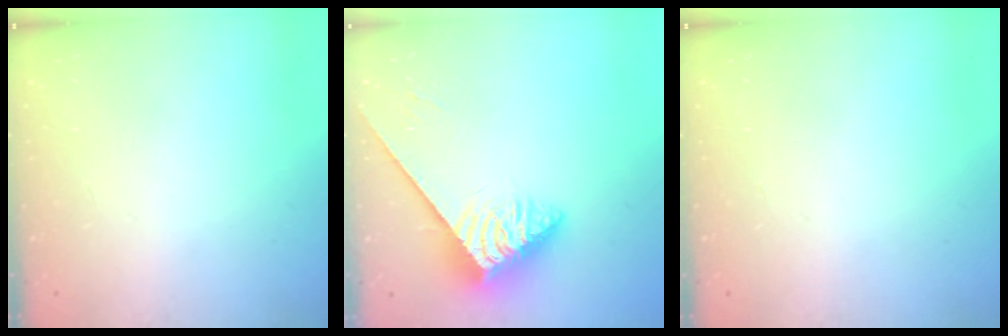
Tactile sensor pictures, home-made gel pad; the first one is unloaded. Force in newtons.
{"total": 3.9, "press": 3.8, "slide": 0.8}
{"total": 0.0}